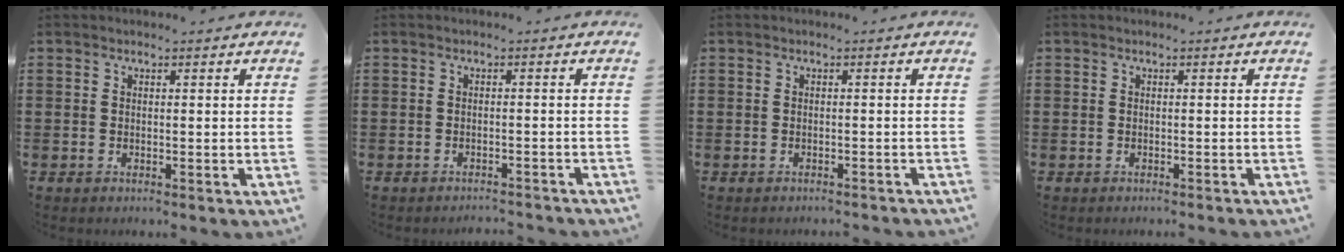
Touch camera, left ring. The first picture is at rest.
{"total": 1.5, "force": [-1.4, 0.0, 0.2], "torque": [-0.006, 0.002, -0.030]}
{"total": 0.8, "force": [-0.8, 0.0, 0.2], "torque": [-0.006, -0.001, -0.016]}
{"total": 0.5, "force": [-0.5, 0.0, 0.2], "torque": [-0.005, -0.003, -0.009]}